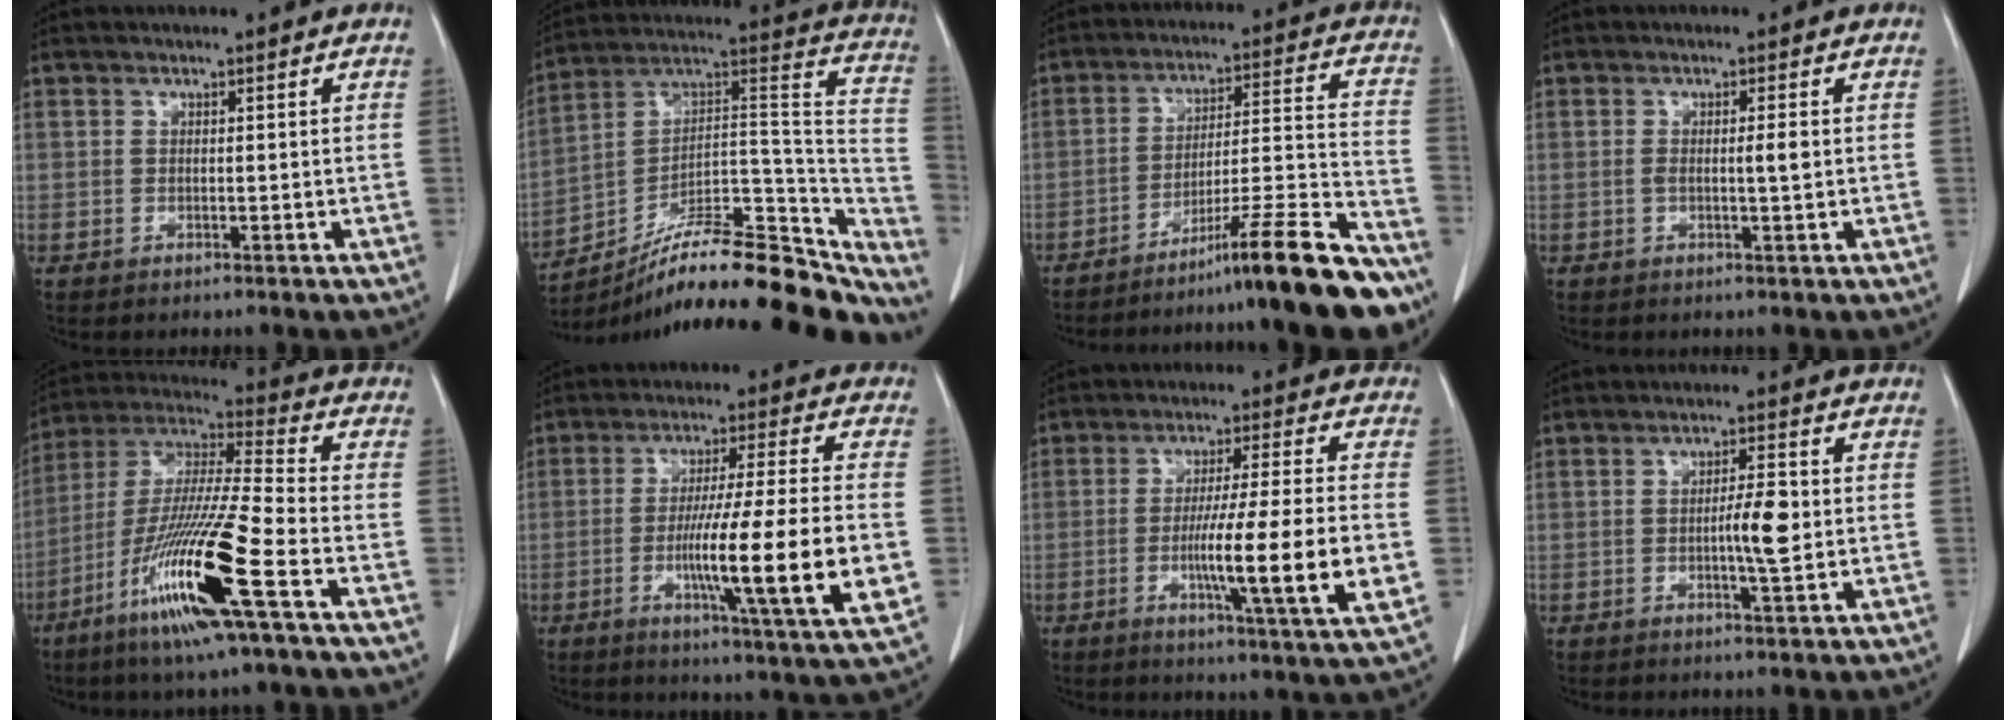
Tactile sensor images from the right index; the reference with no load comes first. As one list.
[{"total": 26.5, "force": [-22.2, 6.8, 12.9], "torque": [-0.119, 0.054, -0.331]}, {"total": 17.7, "force": [-13.8, -0.4, 11.0], "torque": [-0.132, 0.023, -0.218]}, {"total": 2.2, "force": [0.0, 0.0, 2.2], "torque": [-0.040, -0.001, -0.002]}, {"total": 18.2, "force": [-8.3, -0.3, 16.2], "torque": [-0.344, -0.037, -0.162]}, {"total": 17.3, "force": [-3.4, -0.6, 17.0], "torque": [-0.268, -0.018, -0.059]}, {"total": 14.4, "force": [-2.8, -0.7, 14.1], "torque": [-0.235, -0.019, -0.052]}, {"total": 4.7, "force": [-0.3, 0.4, 4.7], "torque": [-0.078, -0.001, -0.004]}]